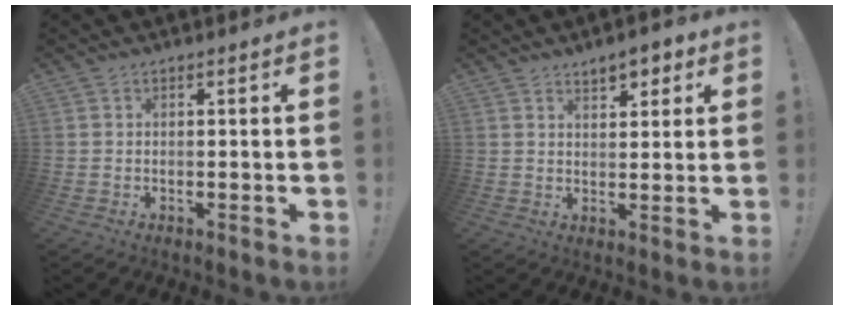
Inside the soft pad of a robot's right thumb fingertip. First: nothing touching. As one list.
[{"total": 5.5, "force": [3.9, 2.6, 3.0], "torque": [-0.033, -0.019, 0.065]}]